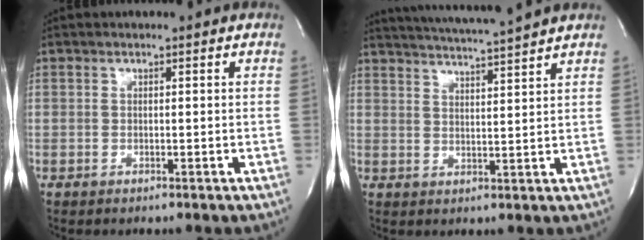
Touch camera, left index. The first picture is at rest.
{"total": 10.3, "force": [9.5, -1.4, 3.9], "torque": [-0.072, 0.007, 0.140]}